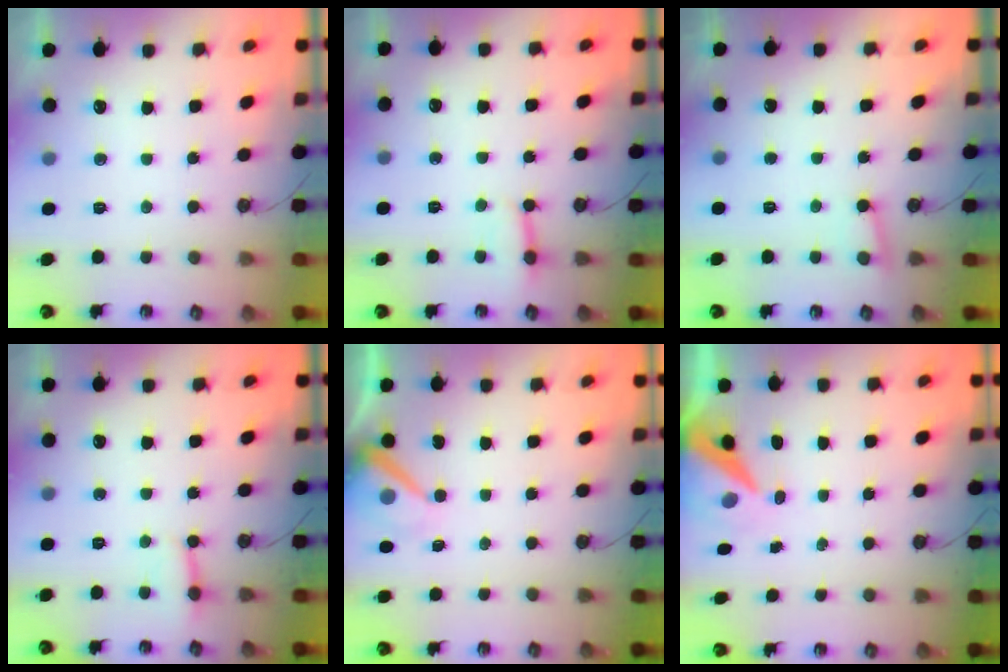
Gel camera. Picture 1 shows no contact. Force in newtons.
{"total": 2.8, "press": 2.8, "slide": 0.3}
{"total": 2.9, "press": 2.9, "slide": 0.3}
{"total": 3.7, "press": 3.7, "slide": 0.3}
{"total": 7.3, "press": 7.2, "slide": 1.0}
{"total": 8.3, "press": 8.2, "slide": 1.0}